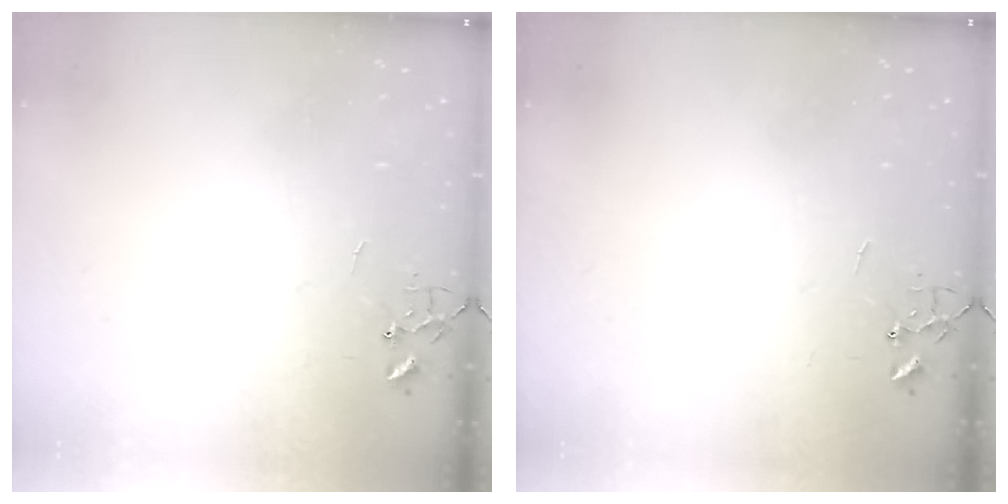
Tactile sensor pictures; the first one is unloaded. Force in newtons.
{"total": 0.0}